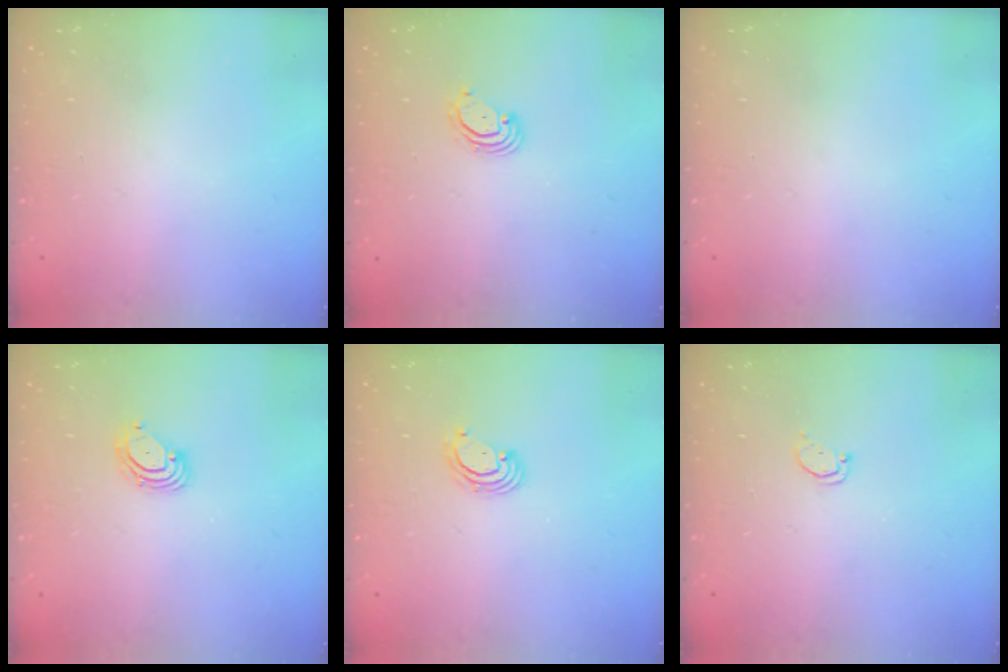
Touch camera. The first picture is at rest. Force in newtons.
{"total": 3.0, "press": 3.0, "slide": 0.3}
{"total": 0.0}
{"total": 3.6, "press": 3.6, "slide": 0.3}
{"total": 2.4, "press": 2.4, "slide": 0.2}
{"total": 1.7, "press": 1.7, "slide": 0.2}